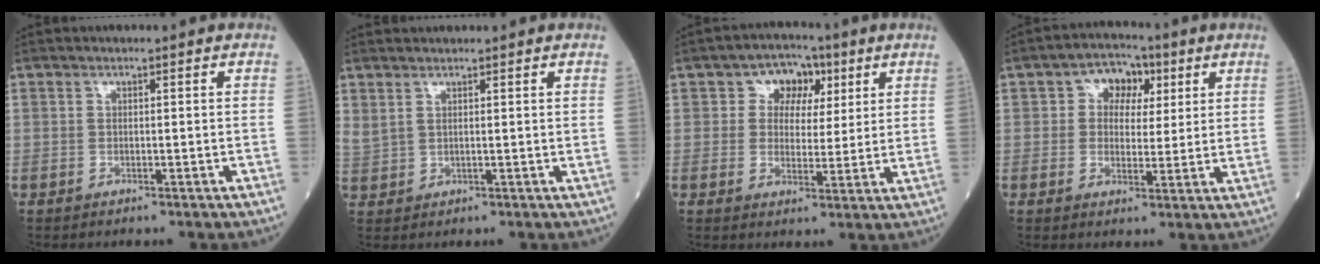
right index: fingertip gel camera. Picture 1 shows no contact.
{"total": 3.7, "force": [3.0, 1.6, 1.4], "torque": [-0.039, 0.005, 0.064]}
{"total": 6.2, "force": [2.5, 4.9, 2.8], "torque": [-0.030, 0.021, 0.038]}
{"total": 6.1, "force": [2.0, 4.6, 3.5], "torque": [-0.043, 0.022, 0.030]}